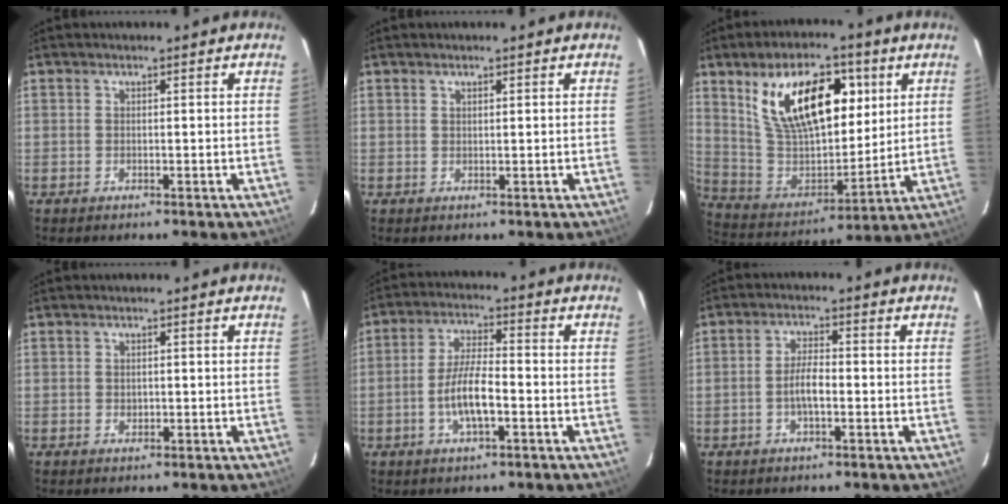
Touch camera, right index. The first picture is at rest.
{"total": 0.6, "force": [0.5, 0.1, 0.3], "torque": [-0.006, 0.001, 0.010]}
{"total": 21.6, "force": [8.9, 11.1, 16.3], "torque": [-0.288, 0.013, 0.173]}
{"total": 0.9, "force": [-0.1, 0.8, 0.5], "torque": [-0.007, 0.002, 0.000]}
{"total": 7.8, "force": [-2.6, 2.0, 7.1], "torque": [-0.142, 0.003, -0.049]}
{"total": 4.2, "force": [-1.3, 1.2, 3.8], "torque": [-0.077, 0.005, -0.023]}